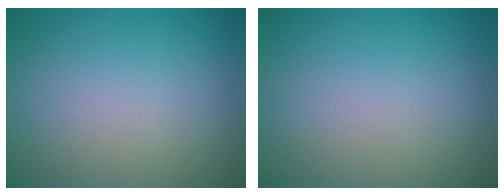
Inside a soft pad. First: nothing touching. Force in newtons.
{"total": 0.0}